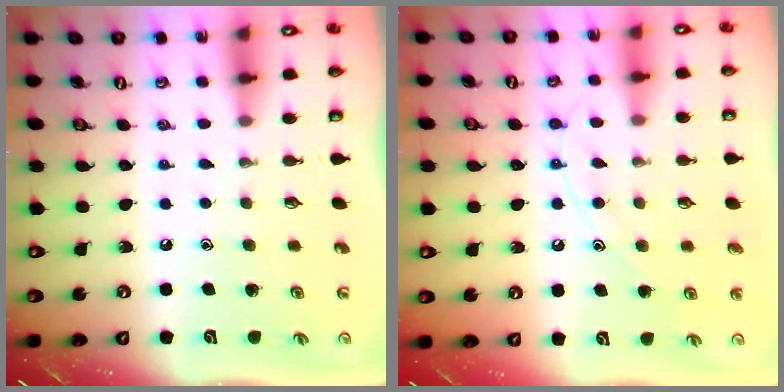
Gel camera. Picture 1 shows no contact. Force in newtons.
{"total": 9.6, "press": 9.6, "slide": 0.9}